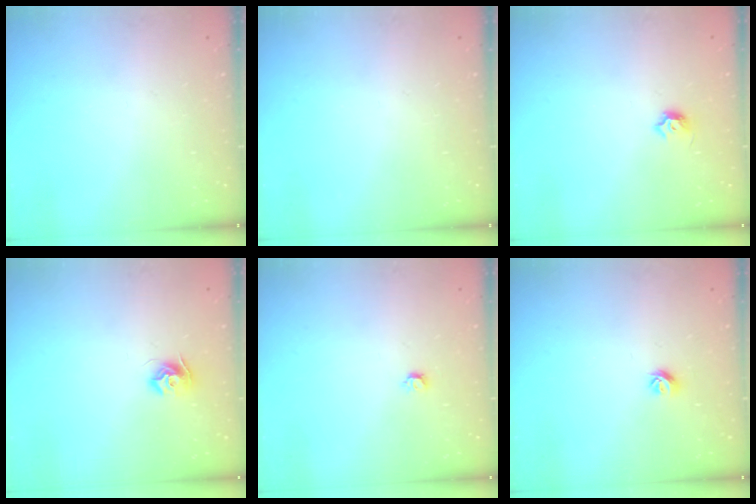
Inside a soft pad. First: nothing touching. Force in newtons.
{"total": 0.0}
{"total": 5.0, "press": 4.9, "slide": 0.7}
{"total": 8.1, "press": 8.1, "slide": 0.1}
{"total": 3.7, "press": 3.6, "slide": 0.7}
{"total": 5.4, "press": 5.3, "slide": 0.9}